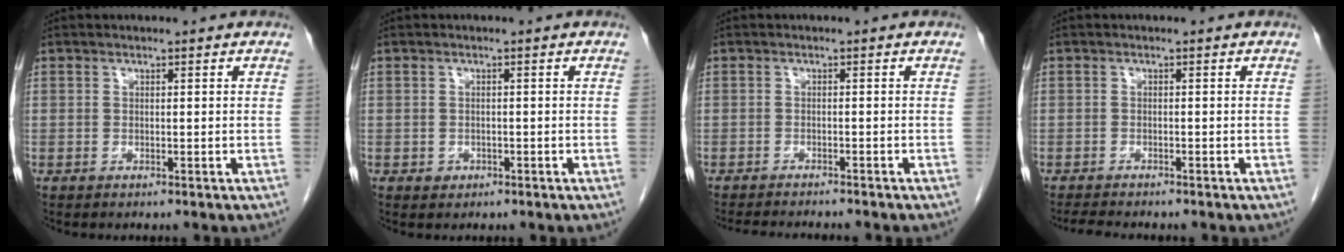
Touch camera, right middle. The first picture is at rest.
{"total": 1.1, "force": [-0.5, 1.0, 0.3], "torque": [-0.002, 0.004, -0.002]}
{"total": 8.2, "force": [-7.5, 0.9, 3.4], "torque": [-0.039, -0.011, -0.099]}
{"total": 3.6, "force": [-3.3, 0.3, 1.4], "torque": [-0.027, -0.013, -0.050]}